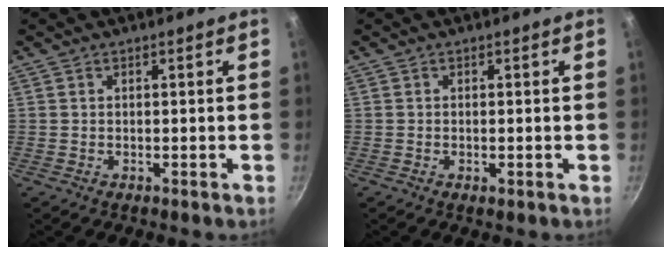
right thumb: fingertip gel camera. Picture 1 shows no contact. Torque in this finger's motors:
{"motor_torque": [-0.41, 0.36, -0.44, 0.15, -0.06]}